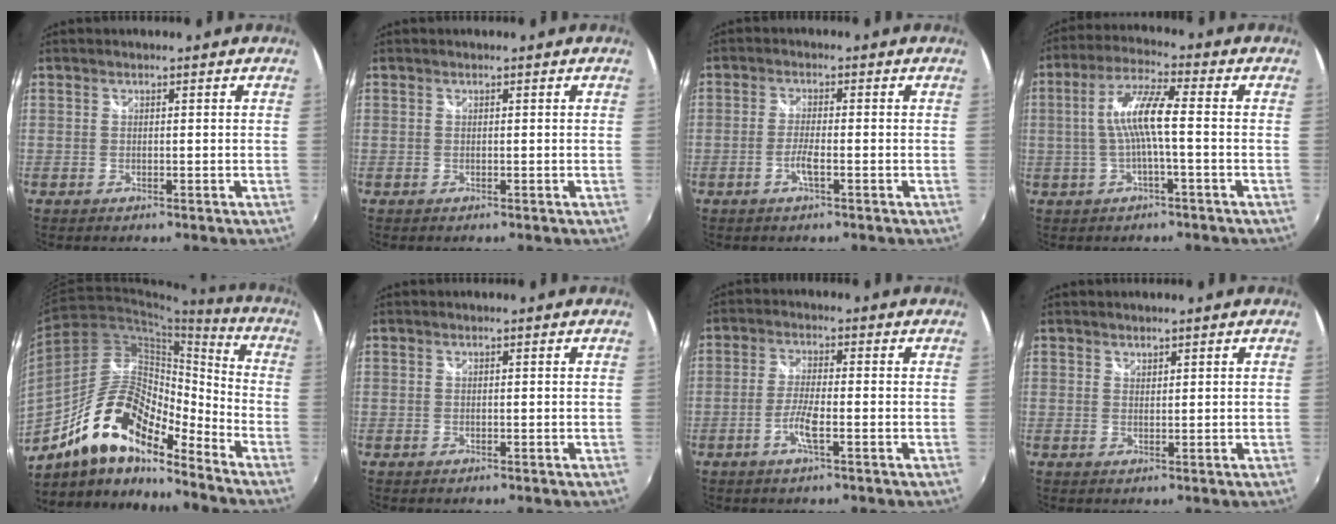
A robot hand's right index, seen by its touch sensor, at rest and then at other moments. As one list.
[{"total": 0.0}, {"total": 3.0, "force": [-1.3, 0.3, 2.6], "torque": [-0.058, -0.002, -0.028]}, {"total": 8.0, "force": [-0.8, 0.6, 7.9], "torque": [-0.166, 0.011, -0.013]}, {"total": 18.3, "force": [-12.7, 6.6, 11.5], "torque": [-0.207, 0.008, -0.242]}, {"total": 0.0}, {"total": 4.5, "force": [-1.9, 0.3, 4.0], "torque": [-0.087, -0.002, -0.040]}, {"total": 0.9, "force": [0.8, 0.3, 0.1], "torque": [0.000, 0.001, 0.015]}]